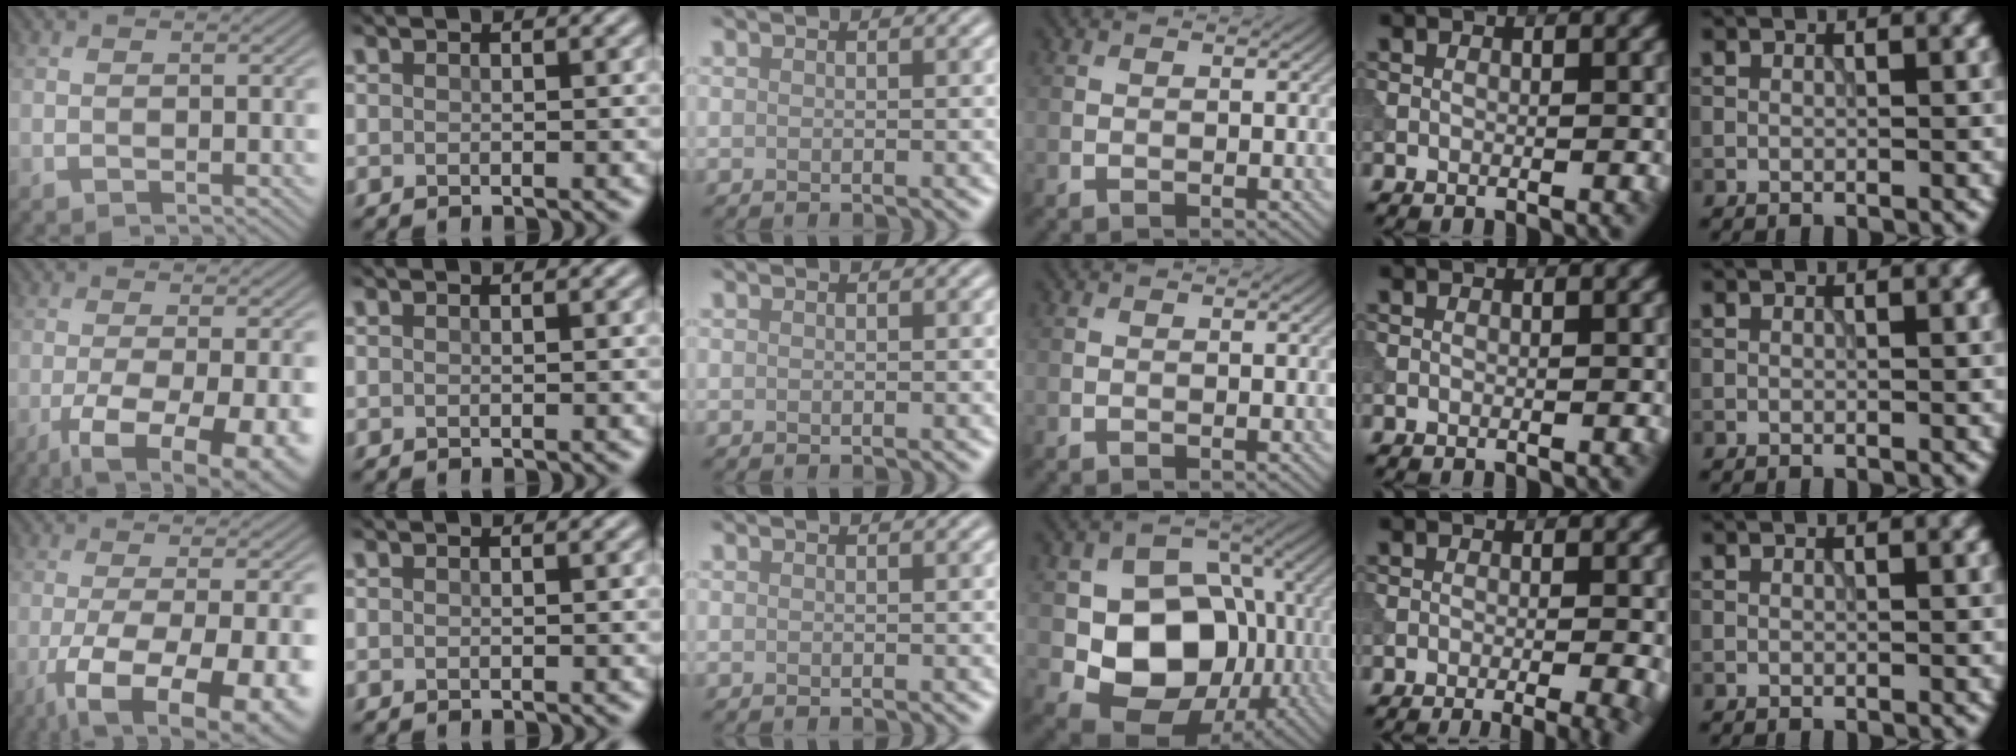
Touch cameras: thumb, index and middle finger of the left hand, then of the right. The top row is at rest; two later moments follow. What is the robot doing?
{"motion": "extract", "object": "tissue"}